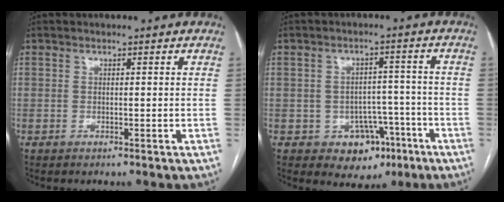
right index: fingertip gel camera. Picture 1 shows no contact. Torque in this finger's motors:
{"motor_torque": [-0.27, -0.22, 0.06, -0.02]}